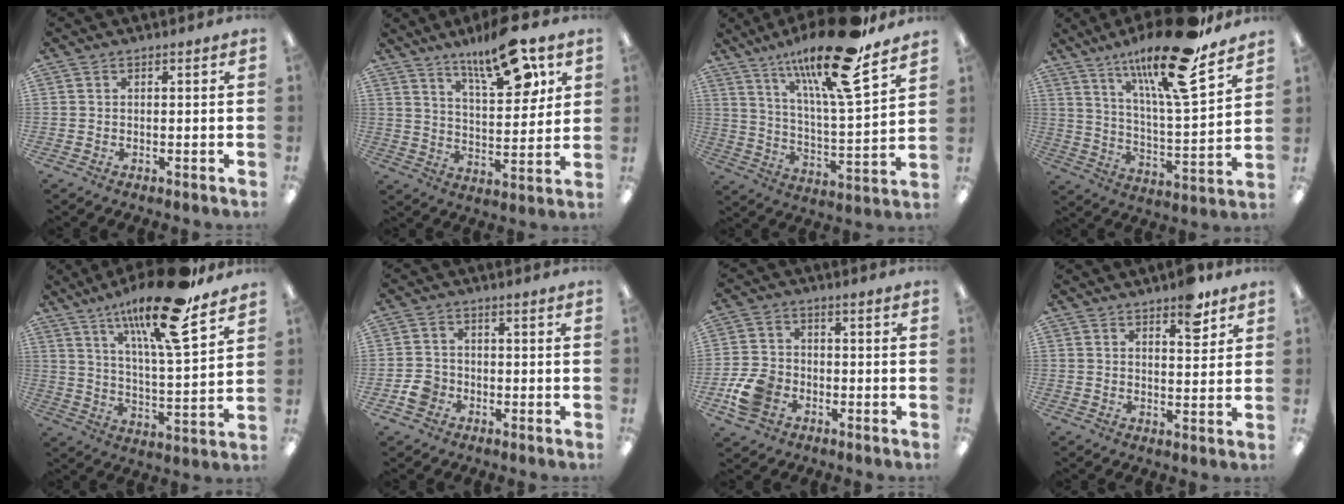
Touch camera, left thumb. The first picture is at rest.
{"total": 16.4, "force": [11.0, 5.5, 10.8], "torque": [-0.161, -0.054, 0.179]}
{"total": 21.6, "force": [15.1, 4.3, 14.8], "torque": [-0.257, -0.088, 0.243]}
{"total": 21.2, "force": [14.9, 4.3, 14.4], "torque": [-0.250, -0.085, 0.240]}
{"total": 19.9, "force": [13.6, 4.2, 13.9], "torque": [-0.238, -0.071, 0.217]}
{"total": 4.7, "force": [-2.0, 3.8, 1.8], "torque": [-0.032, 0.010, -0.036]}
{"total": 9.0, "force": [-3.7, 6.7, 4.8], "torque": [-0.096, 0.017, -0.066]}
{"total": 6.4, "force": [4.5, 2.5, 3.8], "torque": [-0.038, -0.027, 0.072]}